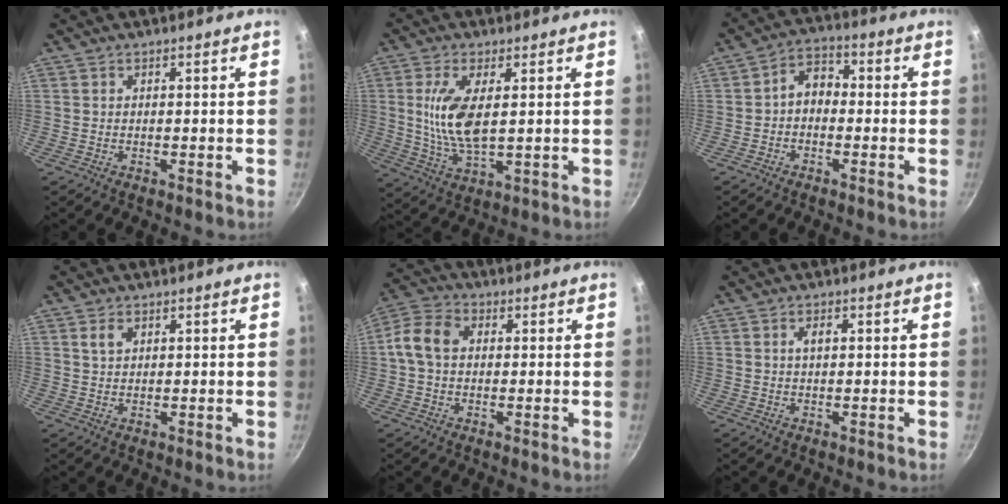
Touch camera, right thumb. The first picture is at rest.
{"total": 10.4, "force": [1.5, 4.3, 9.3], "torque": [-0.196, -0.016, 0.036]}
{"total": 5.6, "force": [-0.7, 4.1, 3.8], "torque": [-0.041, 0.025, -0.028]}
{"total": 2.4, "force": [1.1, 1.5, 1.5], "torque": [-0.024, -0.002, 0.024]}
{"total": 8.0, "force": [0.7, 5.8, 5.4], "torque": [-0.109, 0.025, 0.008]}
{"total": 1.8, "force": [0.4, 1.0, 1.5], "torque": [-0.028, 0.004, 0.007]}